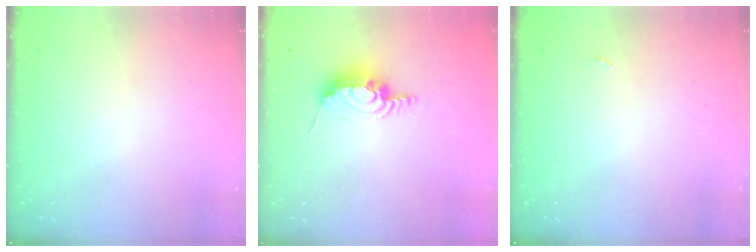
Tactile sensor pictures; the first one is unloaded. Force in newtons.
{"total": 10.0, "press": 10.0, "slide": 1.0}
{"total": 2.2, "press": 2.2, "slide": 0.3}